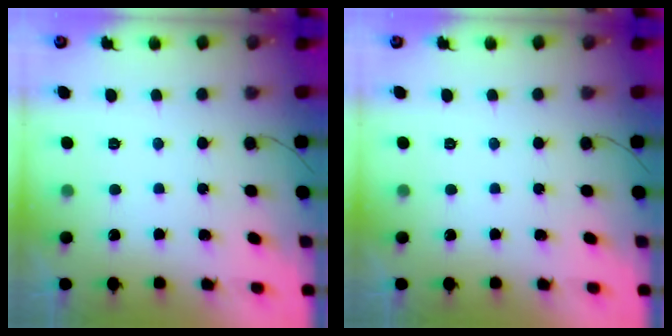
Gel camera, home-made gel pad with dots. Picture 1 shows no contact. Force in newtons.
{"total": 0.0}